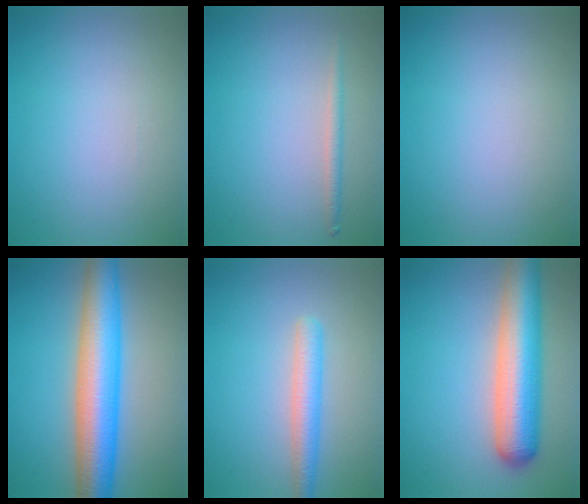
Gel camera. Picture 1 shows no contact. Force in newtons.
{"total": 1.2, "press": 1.2, "slide": 0.0}
{"total": 0.0}
{"total": 9.3, "press": 9.2, "slide": 0.3}
{"total": 3.0, "press": 3.0, "slide": 0.1}
{"total": 8.4, "press": 8.4, "slide": 0.4}